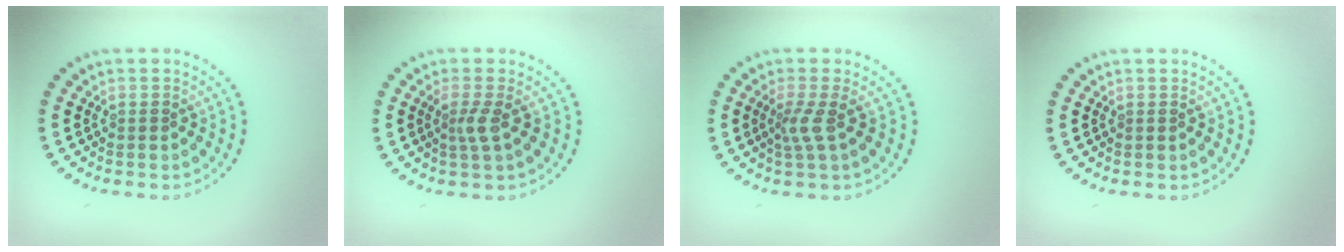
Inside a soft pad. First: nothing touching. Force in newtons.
{"total": 1.7, "press": 1.2, "slide": 1.2}
{"total": 2.0, "press": 1.4, "slide": 1.4}
{"total": 0.0}